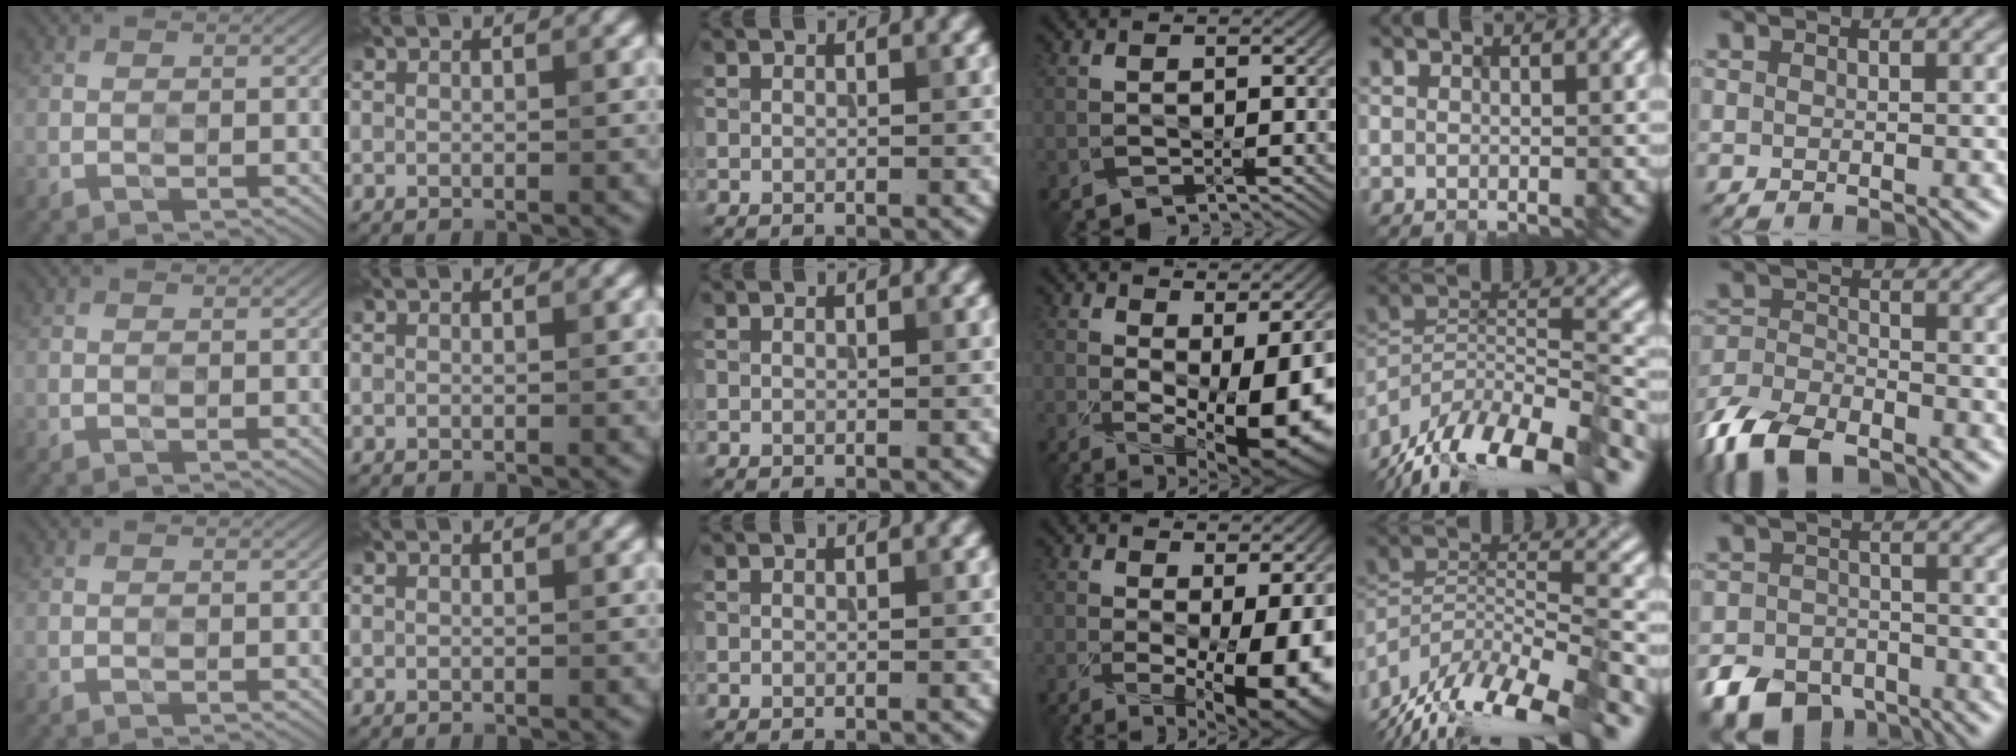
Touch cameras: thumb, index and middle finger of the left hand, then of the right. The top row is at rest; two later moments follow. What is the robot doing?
{"motion": "close", "object": "medicine box"}